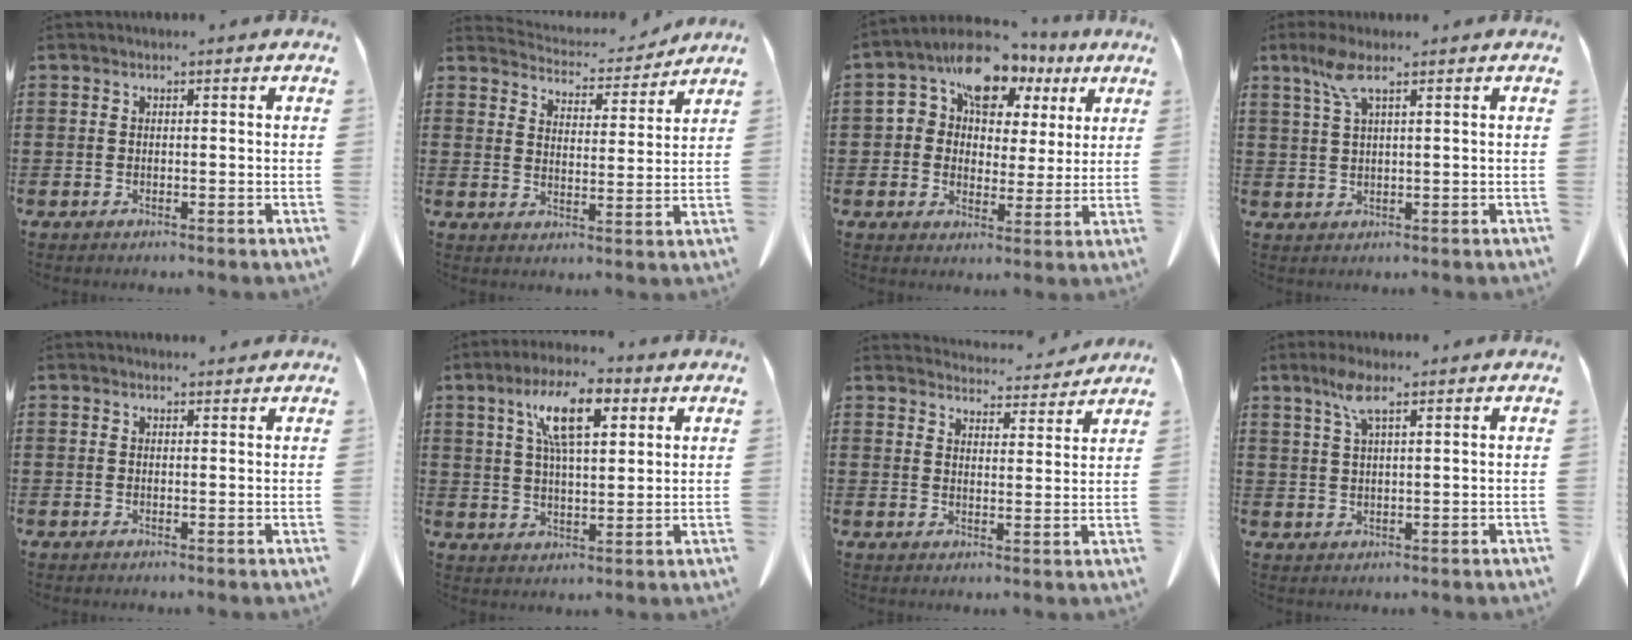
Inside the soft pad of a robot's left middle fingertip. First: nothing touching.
{"total": 4.8, "force": [4.7, 0.7, 0.4], "torque": [-0.024, -0.034, 0.080]}
{"total": 9.9, "force": [5.5, 6.9, 4.7], "torque": [-0.103, -0.010, 0.095]}
{"total": 4.4, "force": [2.5, 0.9, 3.5], "torque": [-0.077, 0.005, 0.043]}
{"total": 0.9, "force": [0.9, 0.3, 0.2], "torque": [0.002, -0.002, 0.015]}
{"total": 10.8, "force": [5.4, 3.6, 8.6], "torque": [-0.163, 0.003, 0.089]}
{"total": 4.9, "force": [4.9, 0.3, 0.6], "torque": [-0.017, -0.027, 0.087]}
{"total": 4.4, "force": [2.7, 0.8, 3.4], "torque": [-0.075, 0.005, 0.047]}